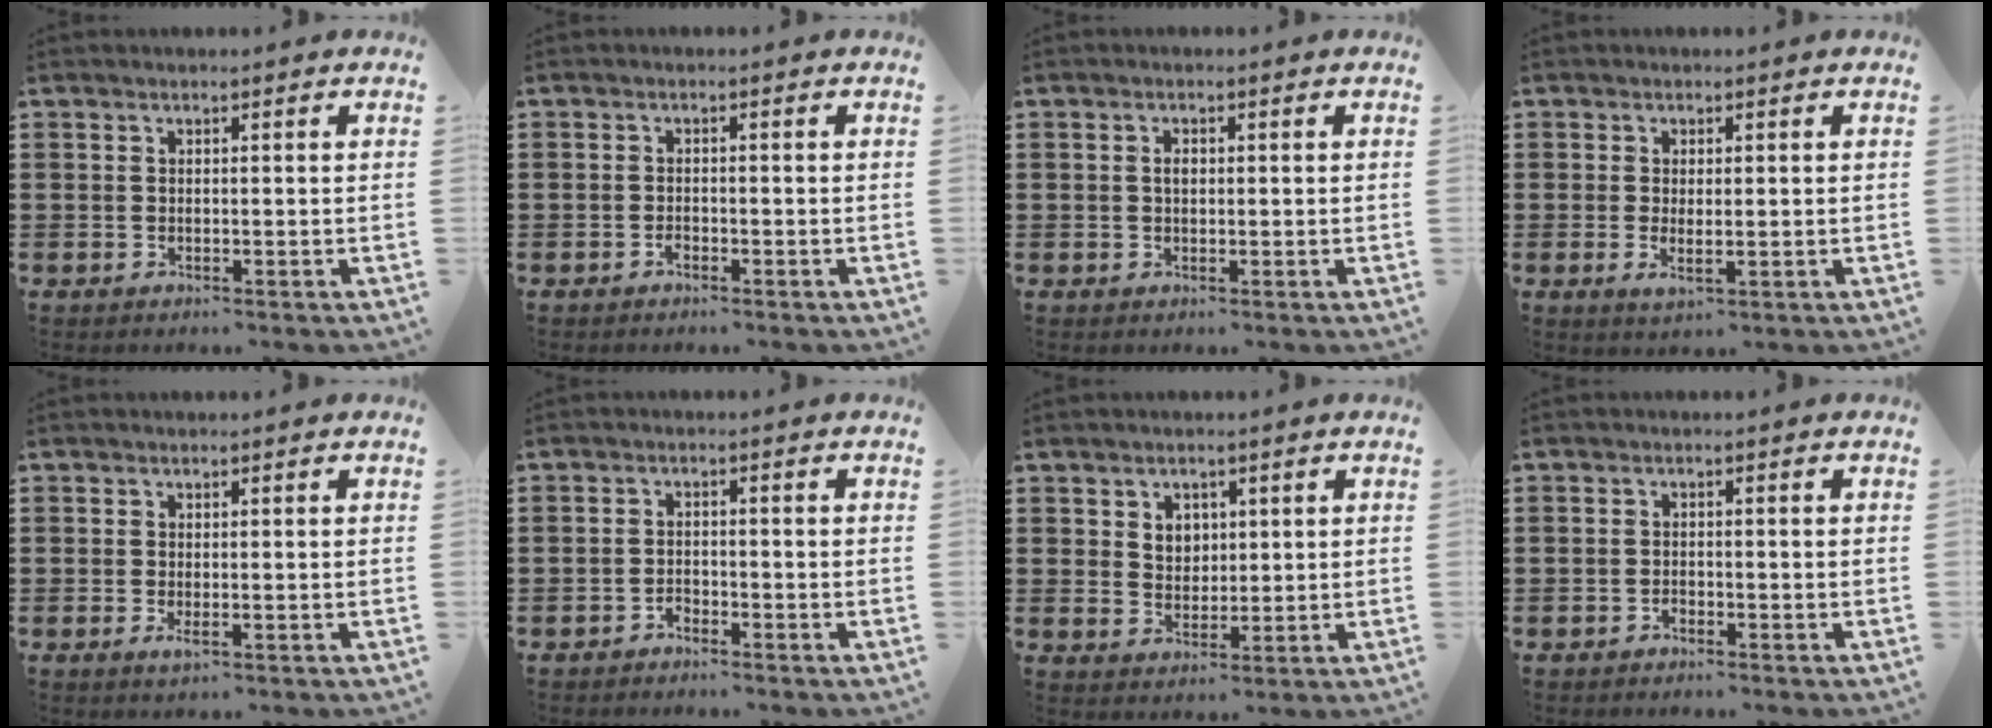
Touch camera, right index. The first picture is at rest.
{"total": 1.1, "force": [-0.8, 0.4, 0.5], "torque": [-0.013, -0.003, -0.014]}
{"total": 1.3, "force": [0.2, 0.7, 1.1], "torque": [-0.022, 0.004, 0.002]}
{"total": 2.4, "force": [-0.1, 1.0, 2.2], "torque": [-0.041, 0.001, -0.001]}
{"total": 1.1, "force": [-0.1, 0.2, 1.1], "torque": [-0.021, -0.003, -0.001]}
{"total": 1.4, "force": [-1.4, 0.4, 0.2], "torque": [-0.008, 0.002, -0.029]}
{"total": 3.1, "force": [1.6, 2.5, 0.8], "torque": [-0.027, 0.011, 0.029]}
{"total": 0.8, "force": [-0.7, 0.3, 0.2], "torque": [-0.006, 0.001, -0.015]}